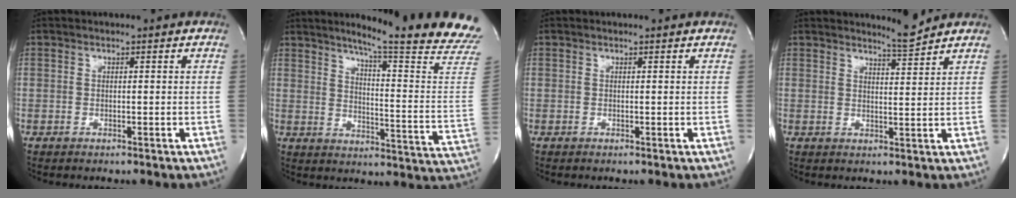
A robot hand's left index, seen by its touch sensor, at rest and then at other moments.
{"total": 21.9, "force": [18.7, -1.8, 11.4], "torque": [-0.159, -0.102, 0.226]}
{"total": 0.5, "force": [0.5, 0.0, 0.1], "torque": [-0.003, 0.001, 0.003]}
{"total": 3.1, "force": [3.0, -0.7, 0.1], "torque": [-0.011, -0.019, 0.052]}